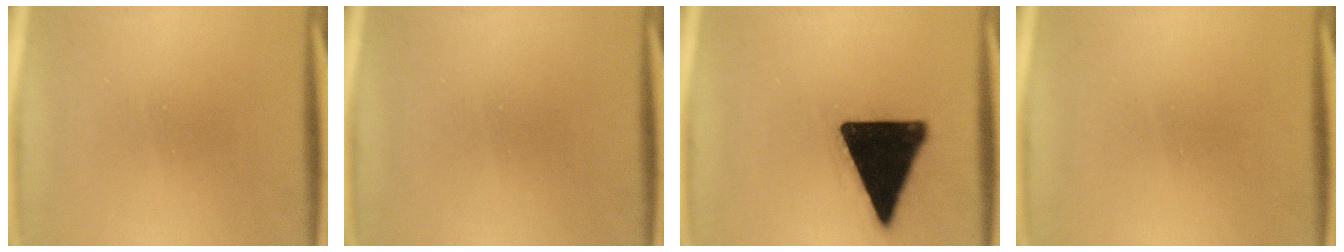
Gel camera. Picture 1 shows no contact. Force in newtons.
{"total": 0.0}
{"total": 19.8}
{"total": 0.5}